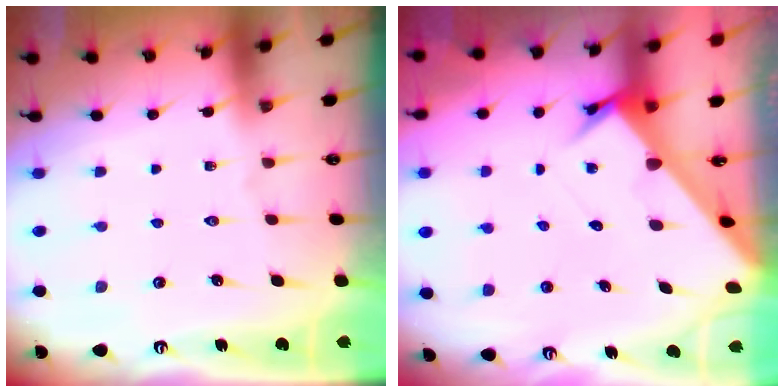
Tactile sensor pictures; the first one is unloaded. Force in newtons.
{"total": 2.9, "press": 2.9, "slide": 0.2}